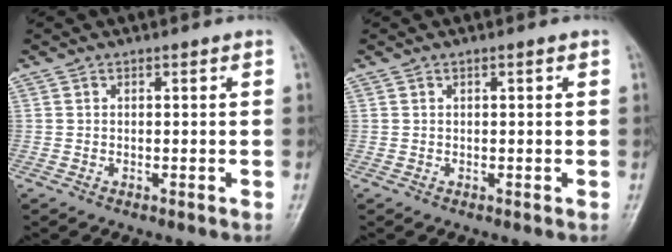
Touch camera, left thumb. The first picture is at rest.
{"total": 0.6, "force": [0.2, 0.1, 0.6], "torque": [-0.011, 0.001, 0.003]}